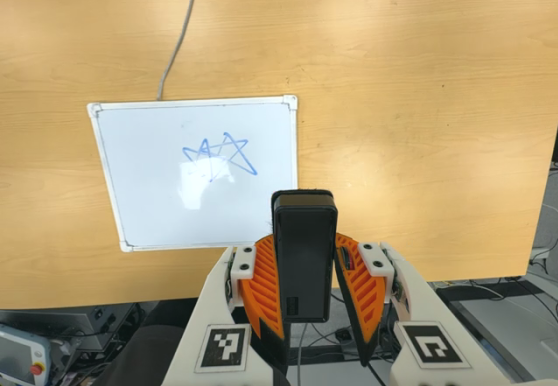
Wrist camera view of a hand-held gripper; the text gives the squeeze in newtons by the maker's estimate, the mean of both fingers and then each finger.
{"total": 7.8, "left": 6.0, "right": 9.6}